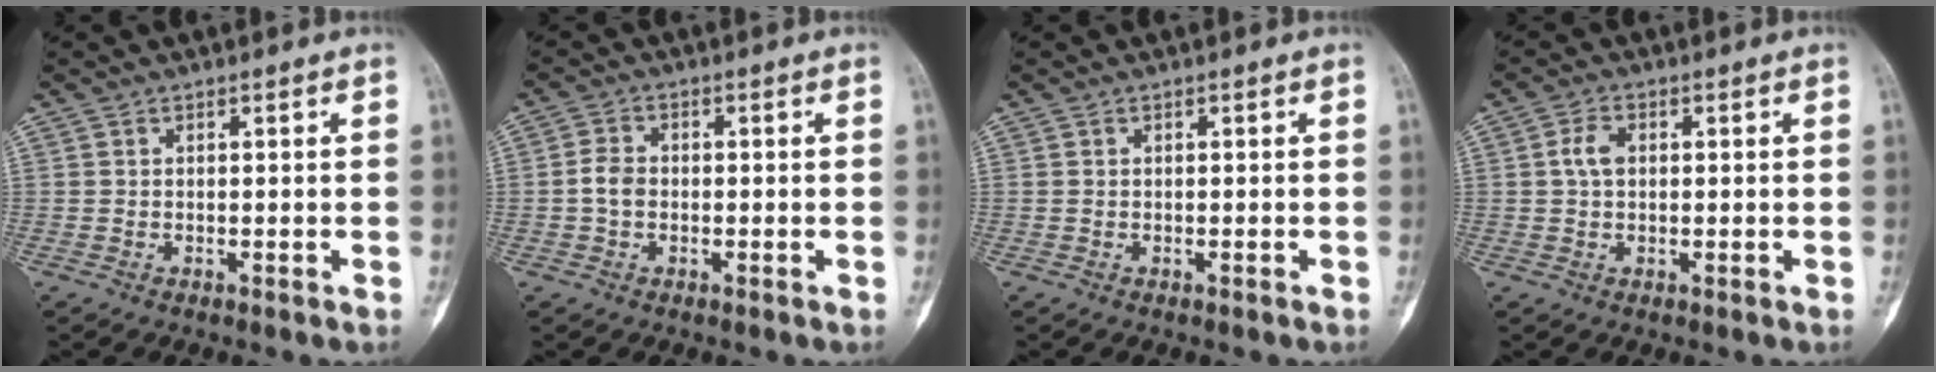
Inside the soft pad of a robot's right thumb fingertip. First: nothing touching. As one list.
[{"total": 3.4, "force": [-0.6, 2.5, 2.2], "torque": [-0.037, 0.011, -0.018]}, {"total": 0.0}, {"total": 3.4, "force": [0.5, 2.3, 2.5], "torque": [-0.050, 0.007, 0.006]}]